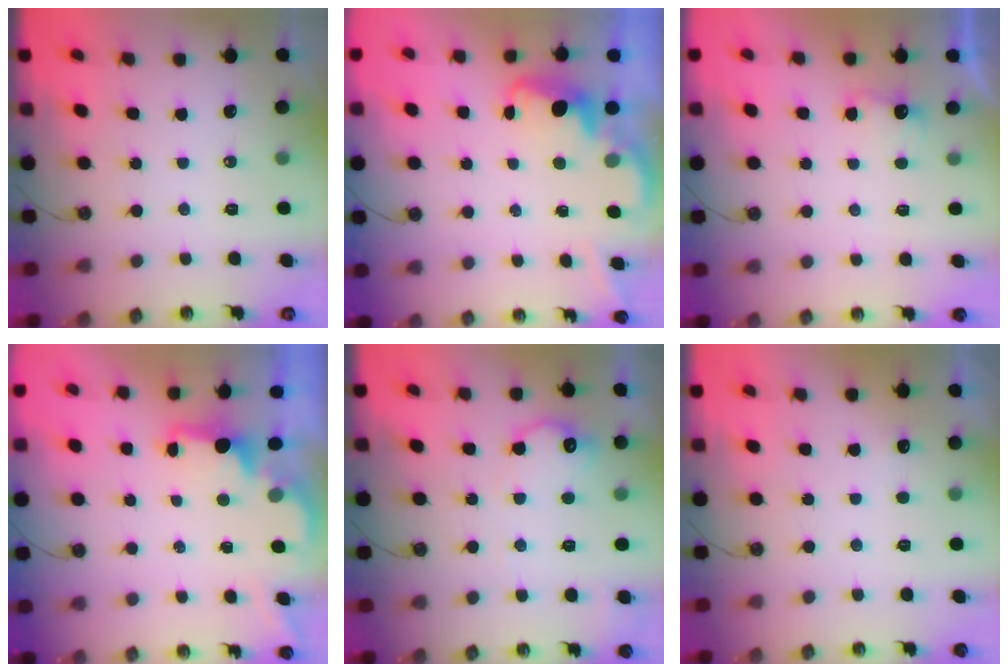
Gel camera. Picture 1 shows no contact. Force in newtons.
{"total": 3.6, "press": 3.5, "slide": 0.7}
{"total": 3.1, "press": 2.9, "slide": 0.8}
{"total": 1.6, "press": 1.4, "slide": 0.7}
{"total": 11.8, "press": 11.8, "slide": 0.4}
{"total": 2.4, "press": 2.2, "slide": 1.0}